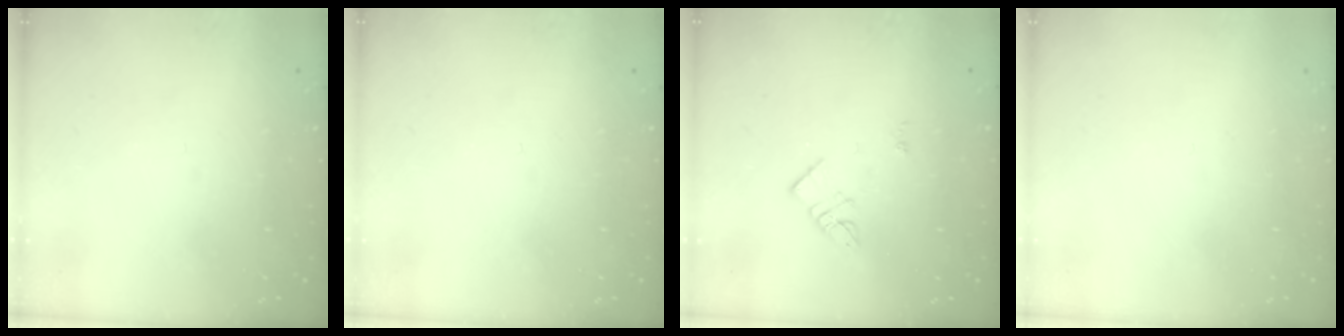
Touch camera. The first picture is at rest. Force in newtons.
{"total": 0.0}
{"total": 4.9, "press": 4.9, "slide": 0.5}
{"total": 1.5, "press": 1.5, "slide": 0.1}